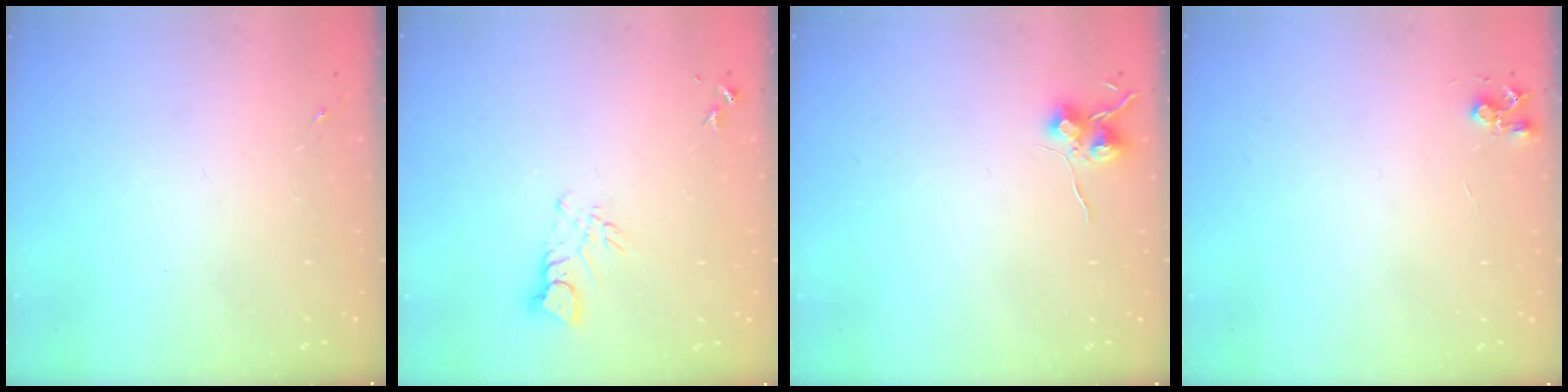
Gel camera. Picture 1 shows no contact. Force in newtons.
{"total": 4.8, "press": 4.8, "slide": 0.5}
{"total": 6.9, "press": 6.9, "slide": 0.6}
{"total": 4.6, "press": 4.5, "slide": 0.7}